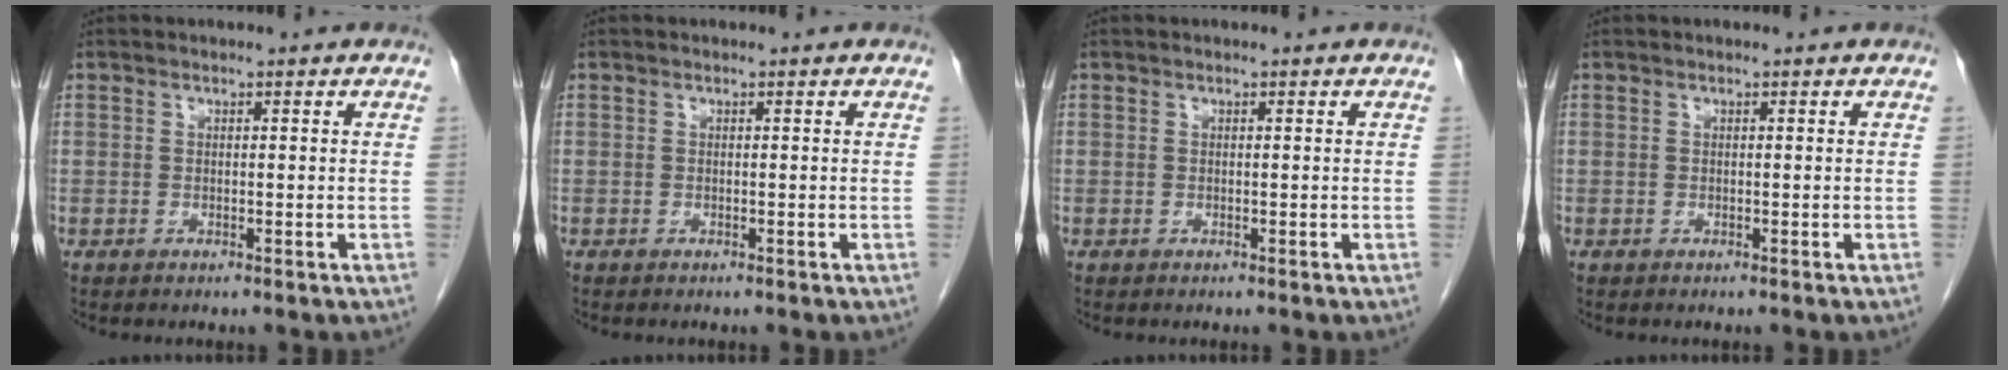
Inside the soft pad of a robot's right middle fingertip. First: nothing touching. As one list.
[{"total": 0.0}, {"total": 0.0}, {"total": 0.0}]